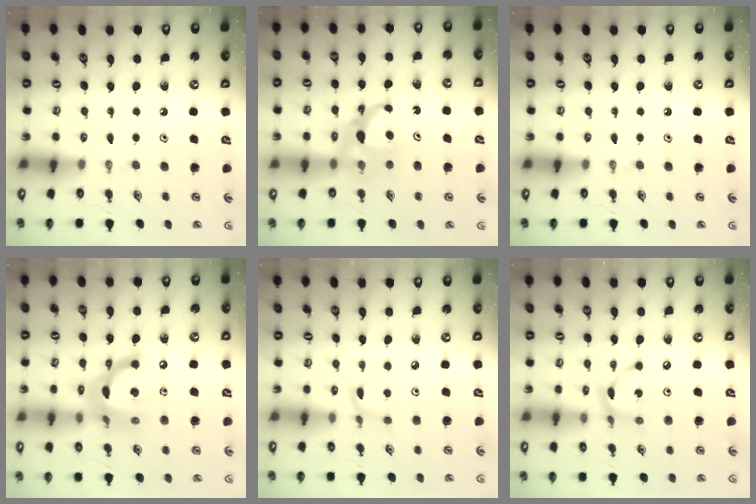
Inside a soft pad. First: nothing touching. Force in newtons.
{"total": 7.3, "press": 7.3, "slide": 0.4}
{"total": 0.0}
{"total": 13.5, "press": 13.5, "slide": 1.1}
{"total": 2.7, "press": 2.7, "slide": 0.3}
{"total": 5.7, "press": 5.7, "slide": 0.2}